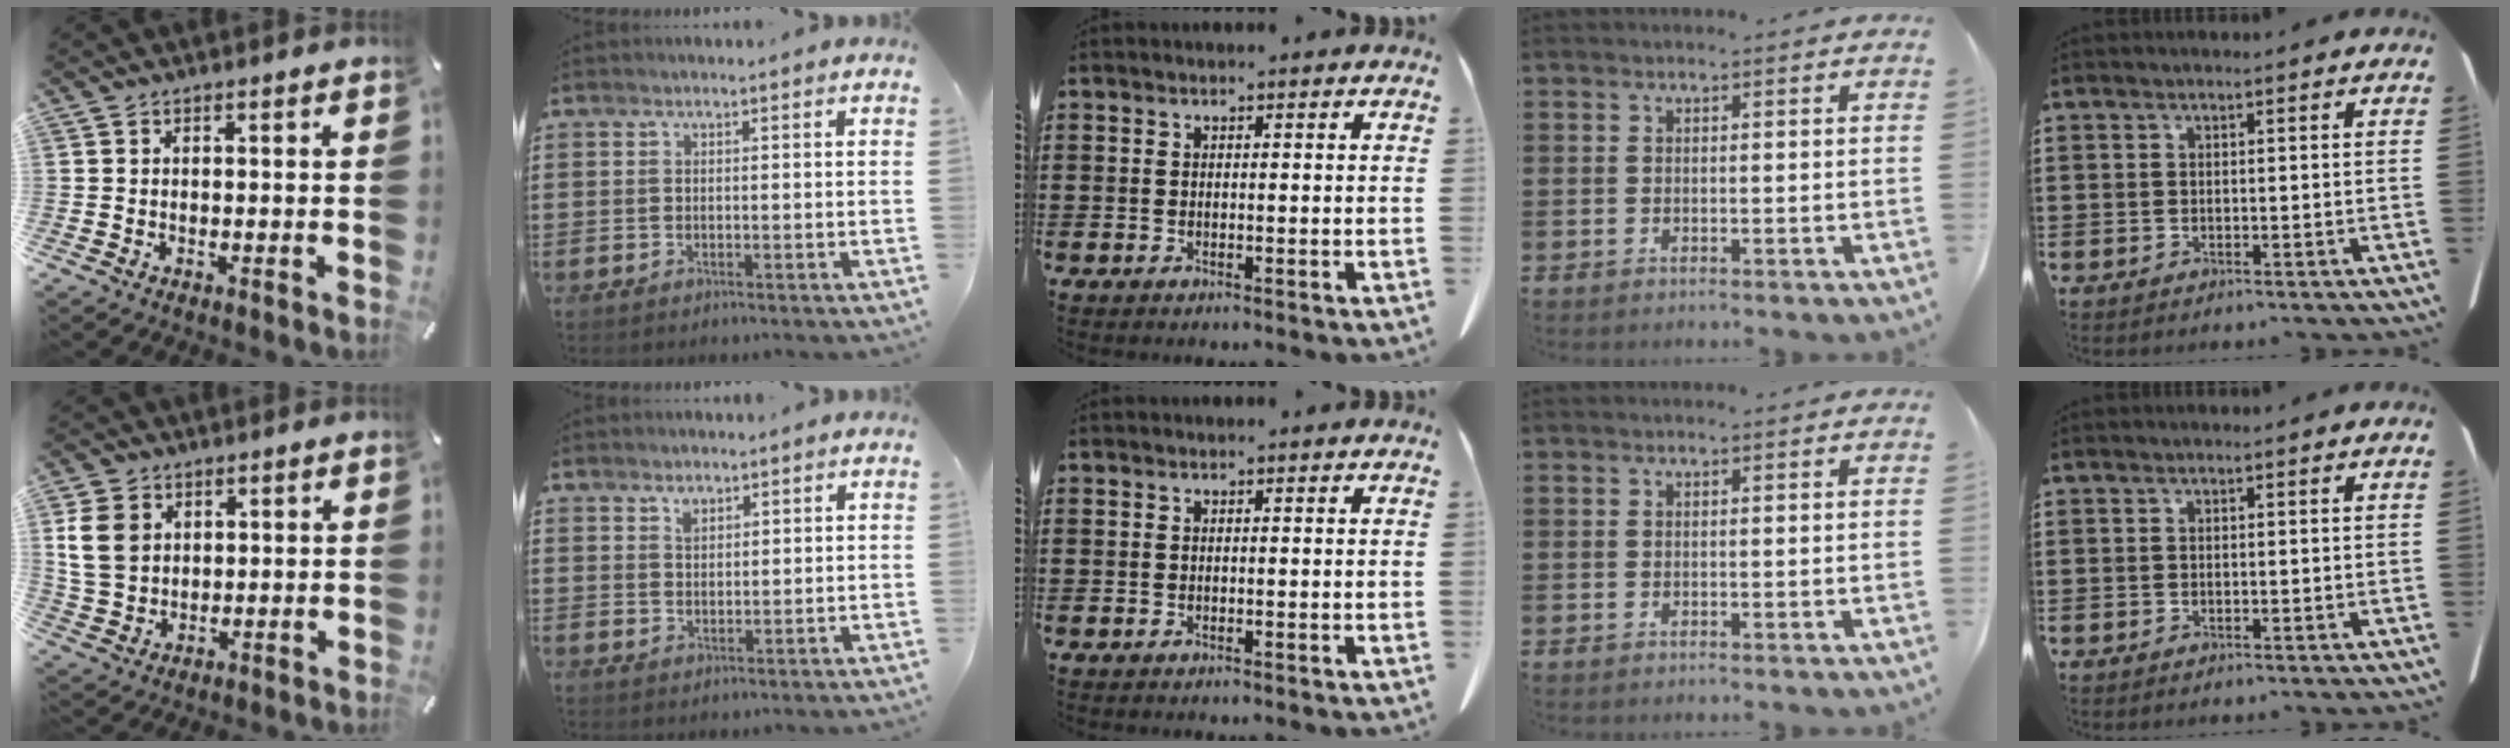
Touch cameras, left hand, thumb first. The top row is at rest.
{"thumb": {"total": 8.7, "force": [2.5, 7.3, 4.0], "torque": [-0.104, 0.009, 0.048]}, "index": {"total": 2.5, "force": [1.9, 1.5, 0.7], "torque": [-0.009, -0.003, 0.035]}}